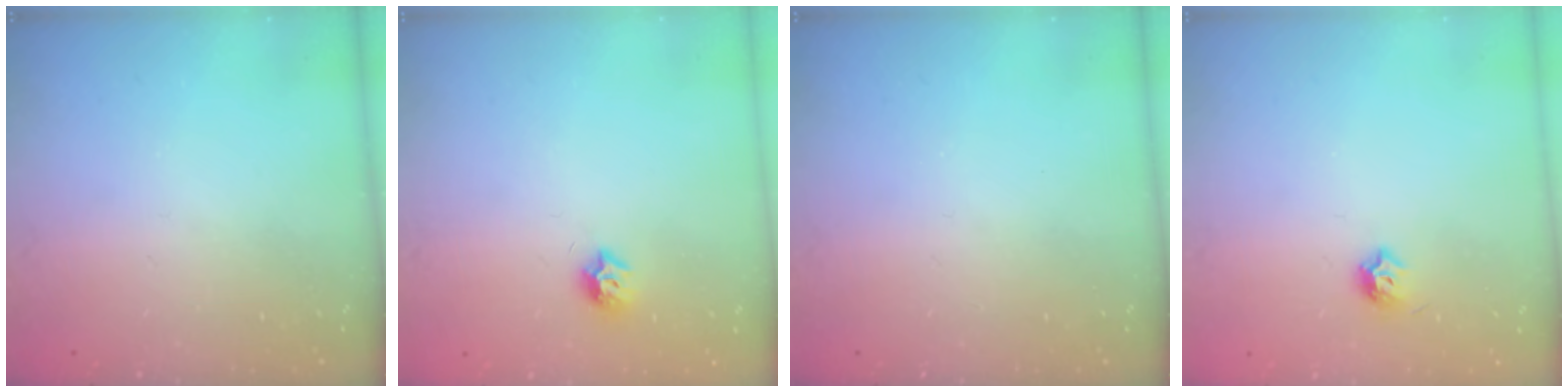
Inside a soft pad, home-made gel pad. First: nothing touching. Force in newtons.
{"total": 6.9, "press": 6.9, "slide": 0.3}
{"total": 0.0}
{"total": 5.9, "press": 5.9, "slide": 0.8}